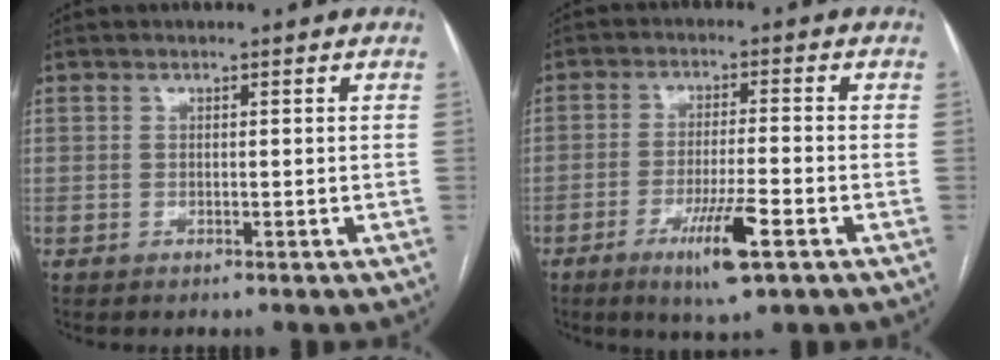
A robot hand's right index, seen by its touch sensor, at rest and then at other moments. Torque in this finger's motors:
{"motor_torque": [1.13, -0.39, 0.59, 0.10]}